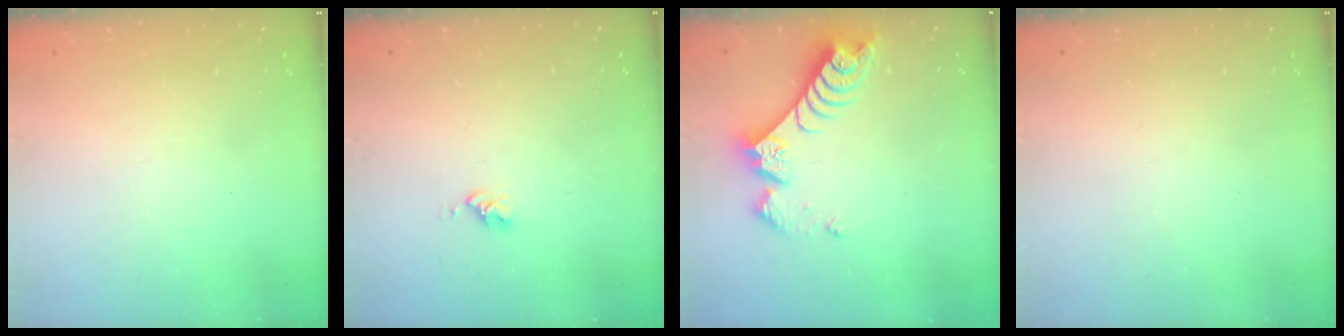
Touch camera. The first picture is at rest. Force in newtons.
{"total": 2.8, "press": 2.8, "slide": 0.3}
{"total": 8.4, "press": 8.4, "slide": 0.3}
{"total": 0.0}